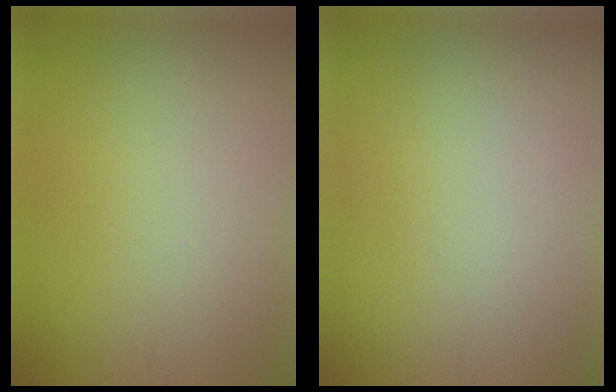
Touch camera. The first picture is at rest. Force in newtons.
{"total": 0.0}